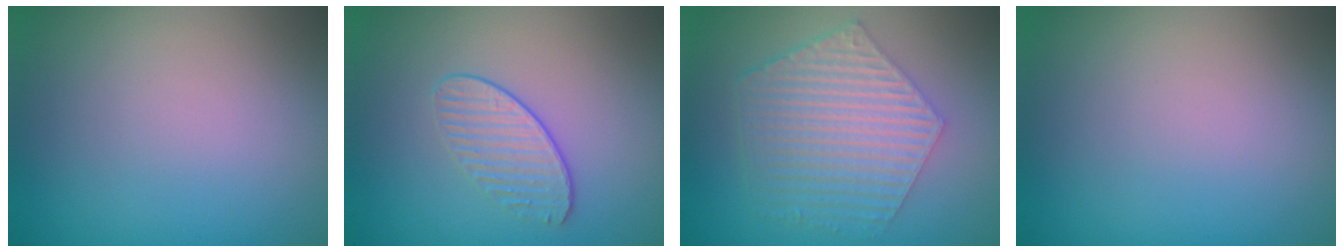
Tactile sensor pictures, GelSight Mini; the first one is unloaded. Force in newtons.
{"total": 1.9, "press": 1.5, "slide": 1.2}
{"total": 6.2, "press": 4.5, "slide": 4.3}
{"total": 0.0}